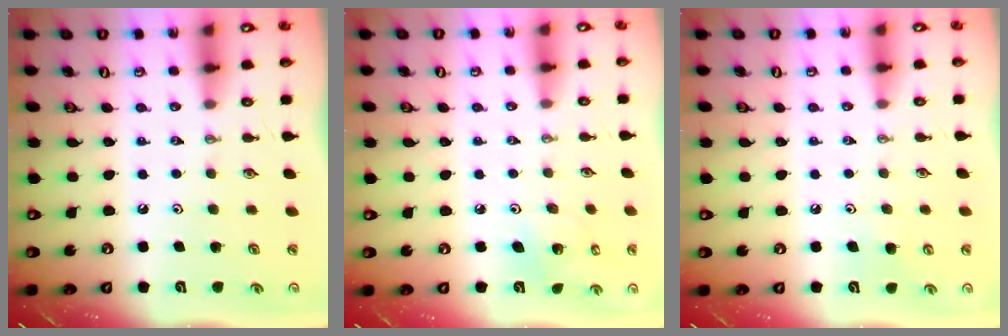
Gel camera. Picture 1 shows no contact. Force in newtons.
{"total": 4.1, "press": 4.1, "slide": 0.3}
{"total": 4.9, "press": 4.5, "slide": 1.9}